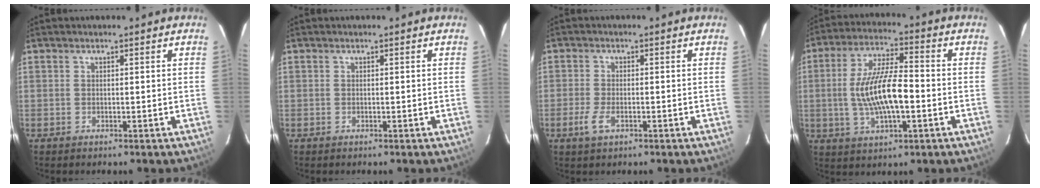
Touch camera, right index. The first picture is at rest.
{"total": 0.0}
{"total": 4.0, "force": [-1.9, 1.7, 3.1], "torque": [-0.075, -0.005, -0.036]}
{"total": 12.9, "force": [-1.9, 4.0, 12.1], "torque": [-0.237, 0.002, -0.030]}